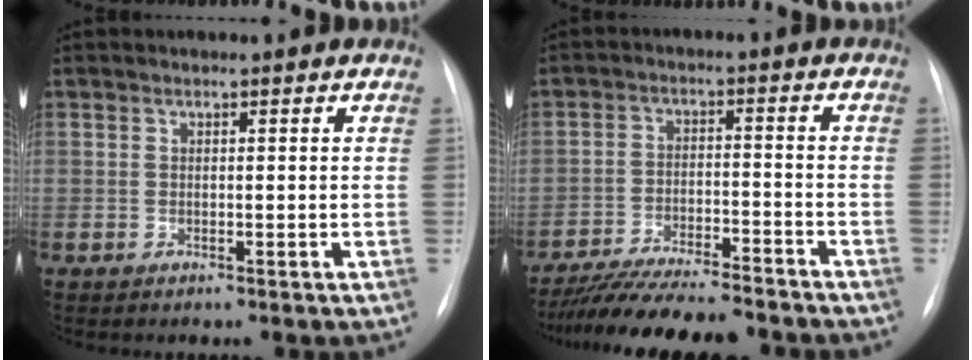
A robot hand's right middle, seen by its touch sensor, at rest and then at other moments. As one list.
[{"total": 15.7, "force": [-14.1, 2.0, 6.6], "torque": [-0.118, -0.006, -0.215]}]